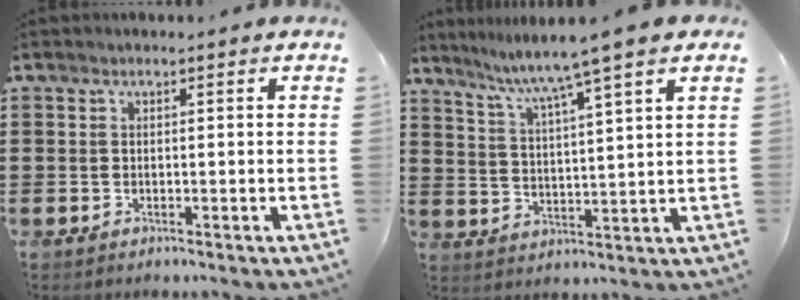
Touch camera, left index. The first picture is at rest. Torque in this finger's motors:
{"motor_torque": [1.09, -1.04, 0.69, 0.21]}